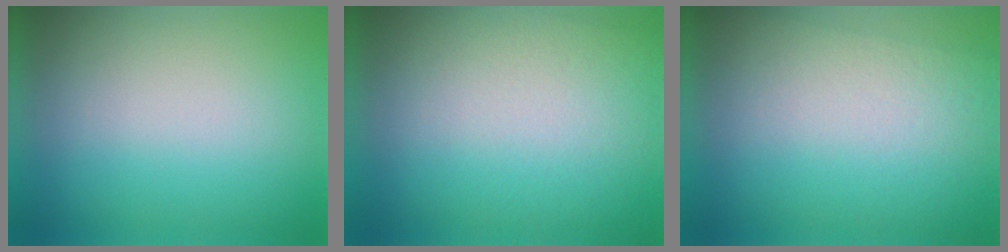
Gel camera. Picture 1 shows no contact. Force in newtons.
{"total": 2.6}
{"total": 2.8}